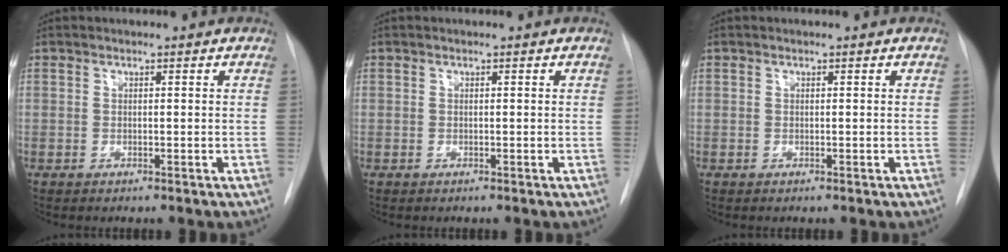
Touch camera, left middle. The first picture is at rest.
{"total": 0.0}
{"total": 0.0}